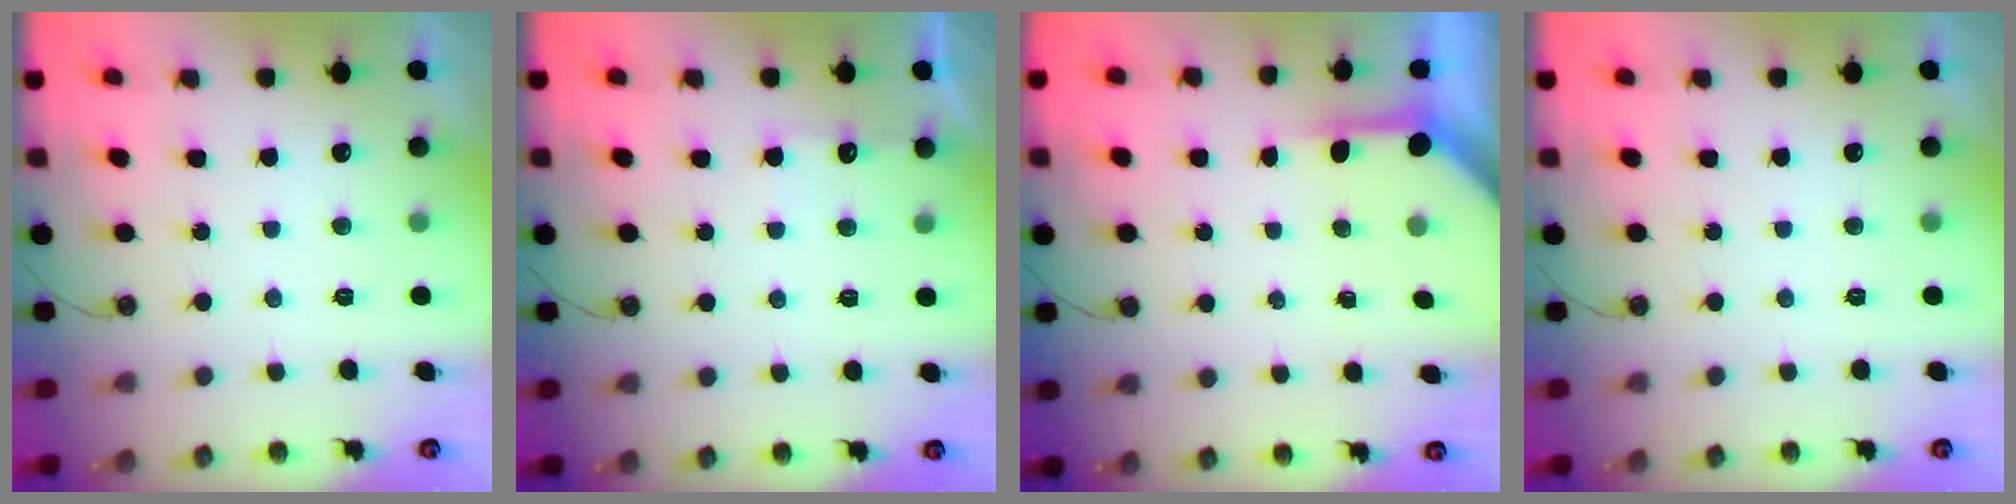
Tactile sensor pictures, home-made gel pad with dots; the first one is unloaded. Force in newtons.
{"total": 5.4, "press": 5.3, "slide": 0.7}
{"total": 3.9, "press": 3.9, "slide": 0.3}
{"total": 0.0}